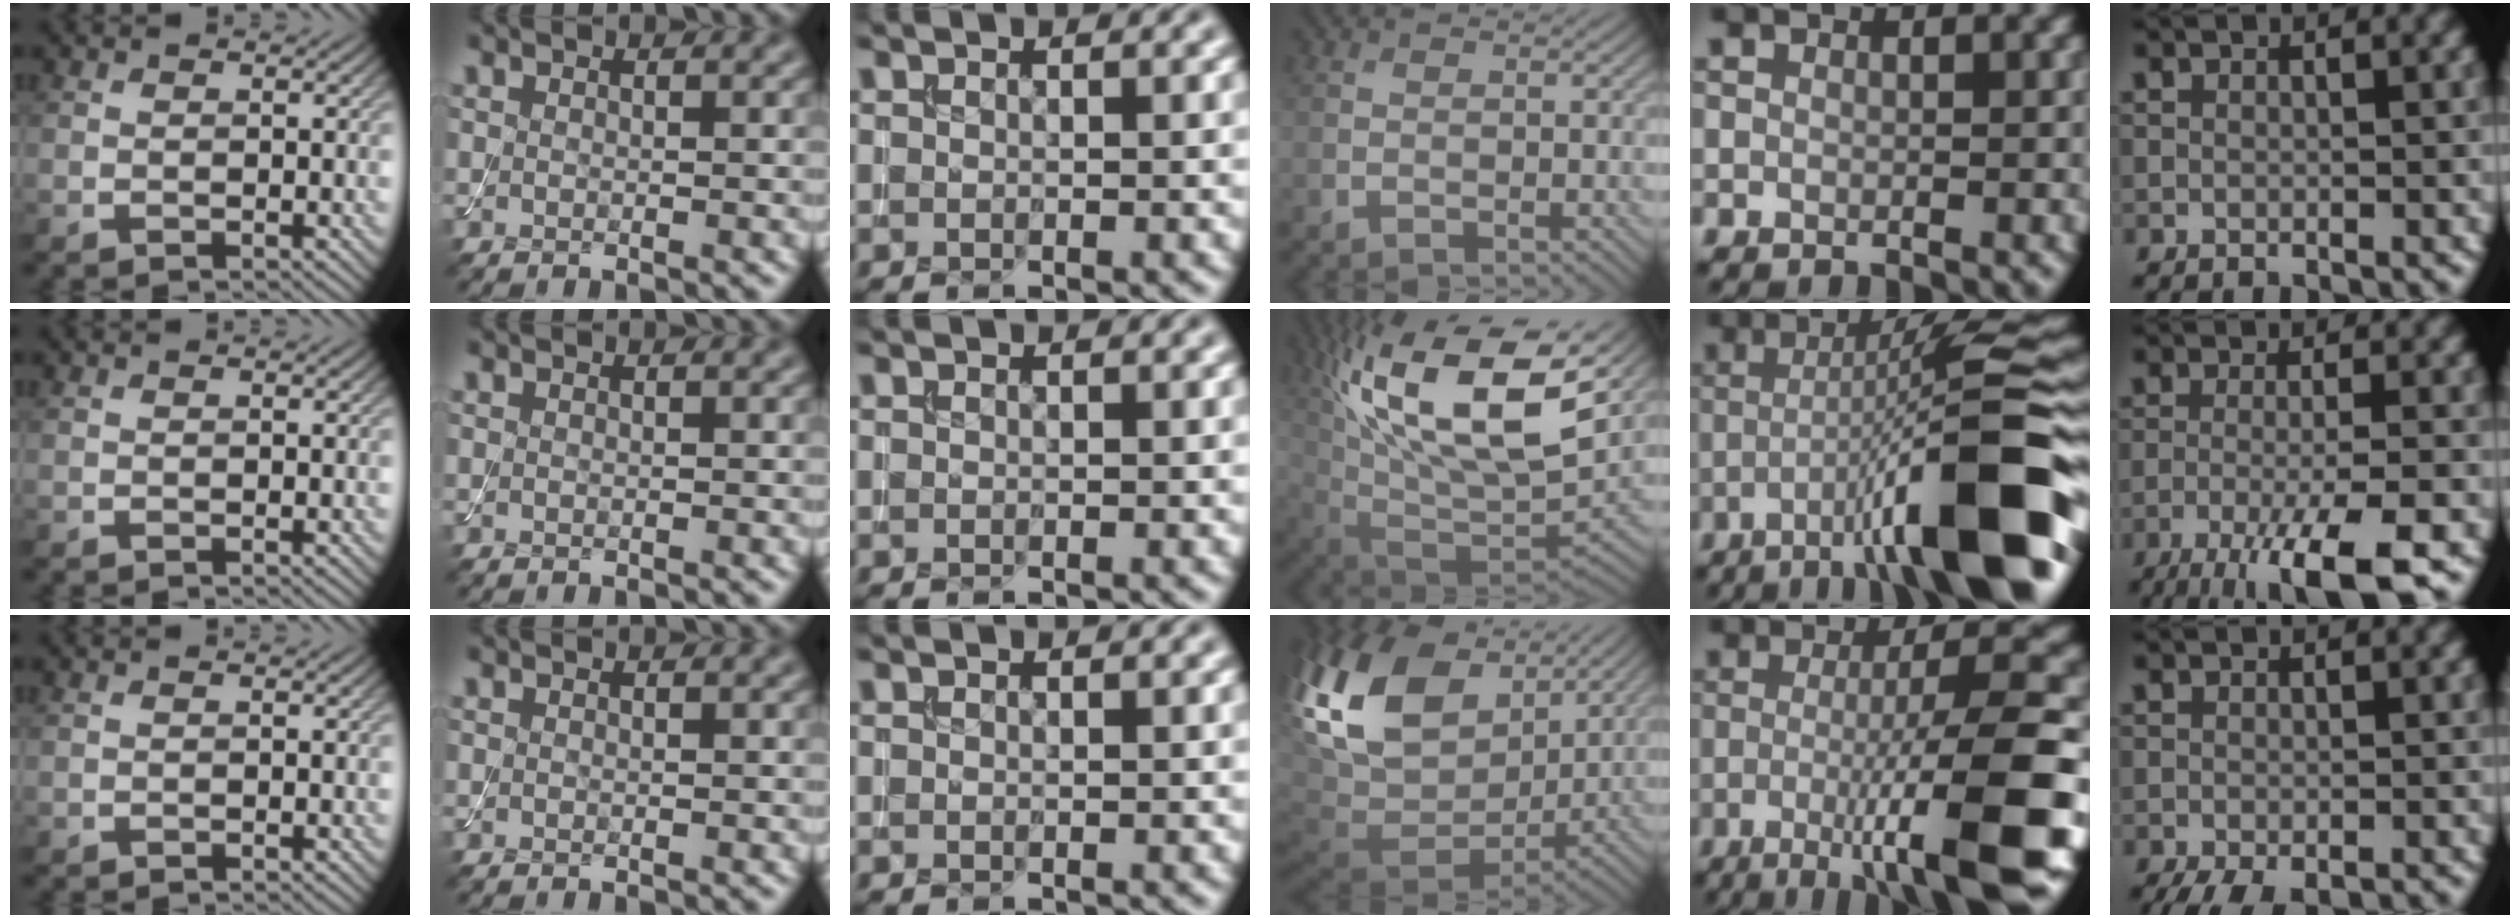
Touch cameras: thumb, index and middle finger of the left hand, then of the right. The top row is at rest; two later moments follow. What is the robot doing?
{"motion": "assemble", "object": "toy tower of hanoi"}